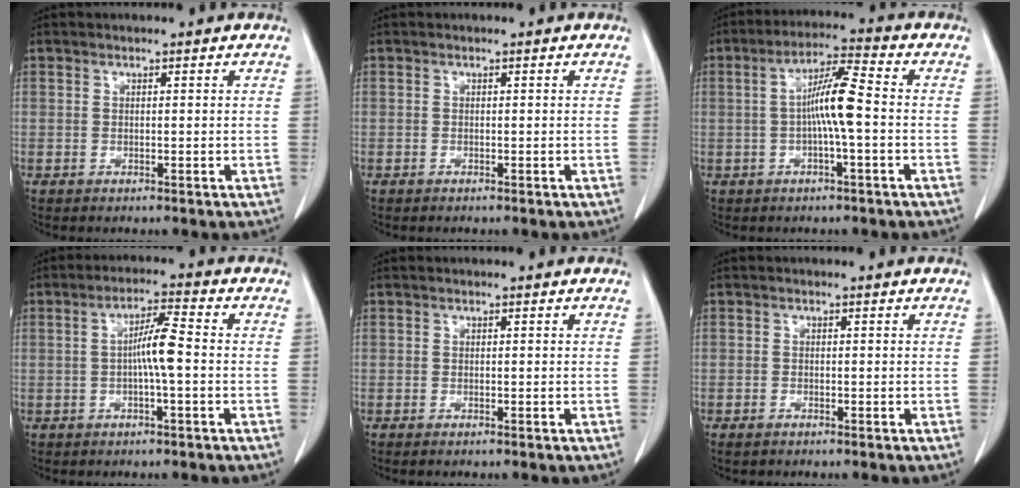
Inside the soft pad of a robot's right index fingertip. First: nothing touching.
{"total": 0.0}
{"total": 7.5, "force": [-0.6, 0.3, 7.5], "torque": [-0.139, 0.013, -0.015]}
{"total": 5.3, "force": [-0.6, 0.1, 5.3], "torque": [-0.095, 0.010, -0.011]}
{"total": 0.6, "force": [-0.5, 0.1, 0.3], "torque": [-0.012, -0.002, -0.006]}
{"total": 1.0, "force": [-0.8, 0.4, 0.4], "torque": [-0.011, -0.001, -0.011]}